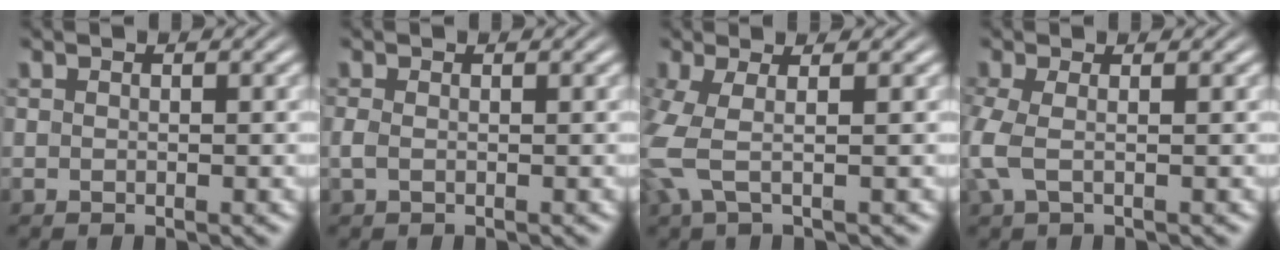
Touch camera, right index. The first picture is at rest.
{"total": 0.5, "force": [-0.2, 0.1, 0.5], "torque": [-0.021, -0.009, 0.001]}
{"total": 3.7, "force": [0.2, 1.9, 3.2], "torque": [-0.089, -0.009, 0.006]}
{"total": 2.4, "force": [0.0, 1.2, 2.1], "torque": [-0.069, -0.015, 0.008]}